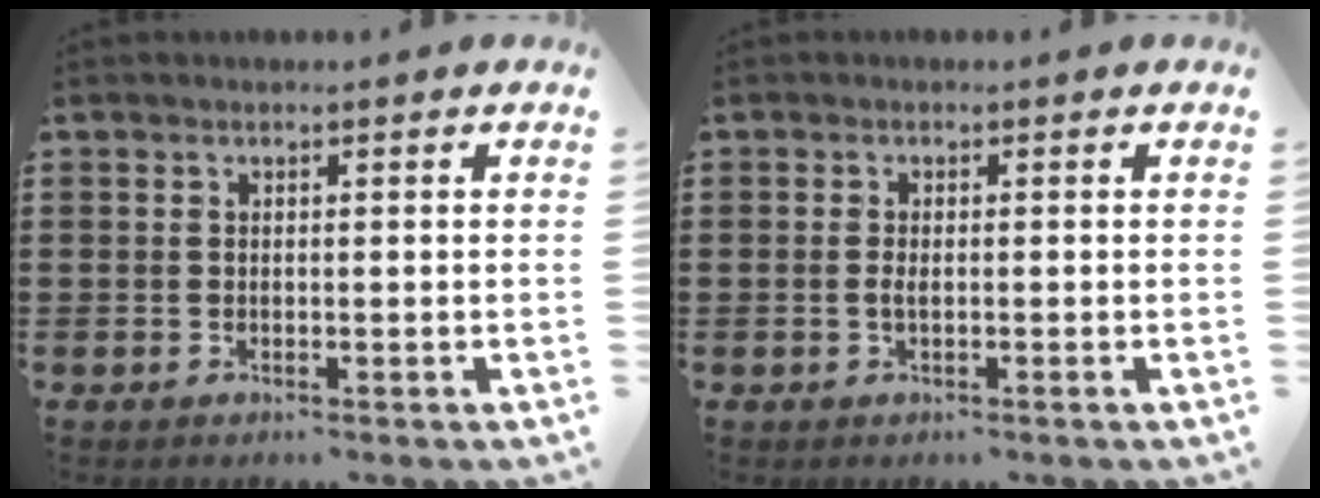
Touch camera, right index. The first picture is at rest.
{"total": 1.3, "force": [-0.2, 0.3, 1.3], "torque": [-0.031, -0.002, -0.006]}